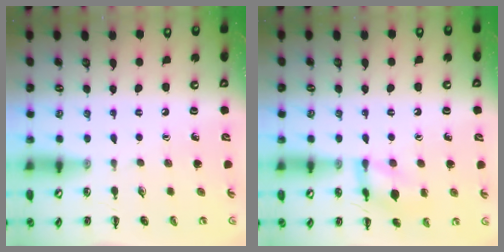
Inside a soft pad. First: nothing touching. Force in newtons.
{"total": 10.9, "press": 10.8, "slide": 0.6}